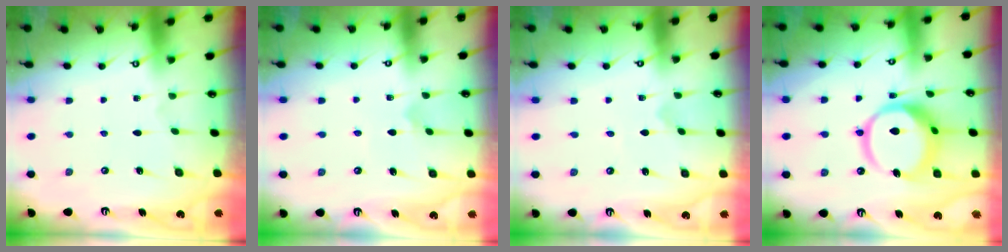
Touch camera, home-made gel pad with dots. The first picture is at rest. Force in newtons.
{"total": 3.3, "press": 3.3, "slide": 0.3}
{"total": 0.0}
{"total": 14.3, "press": 14.3, "slide": 1.6}